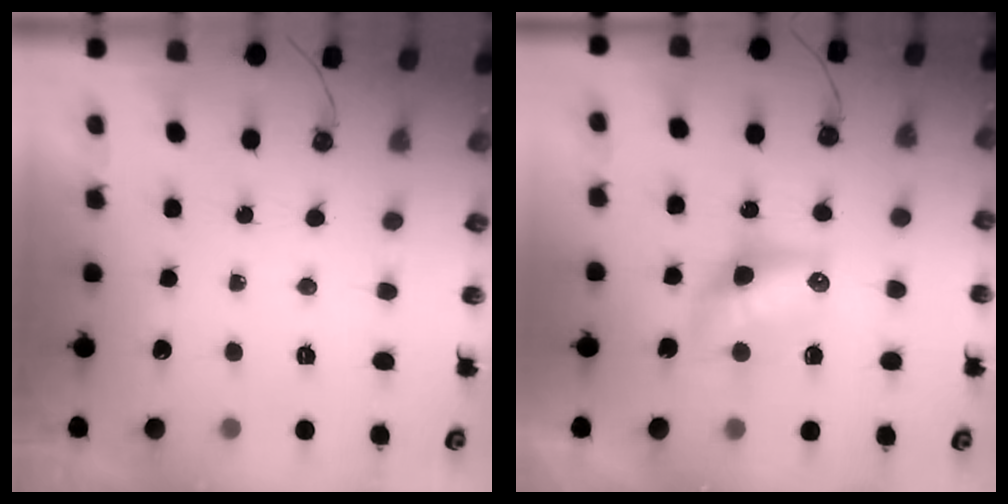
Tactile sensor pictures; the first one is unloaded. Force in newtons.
{"total": 9.3, "press": 9.2, "slide": 0.6}